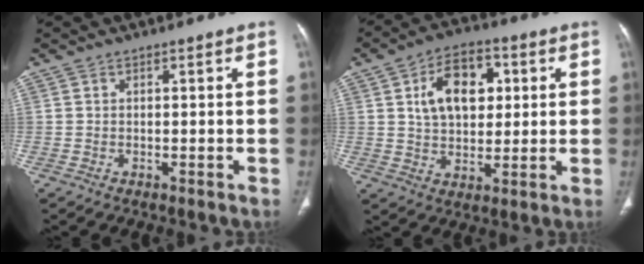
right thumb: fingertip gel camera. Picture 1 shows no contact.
{"total": 12.7, "force": [3.3, 8.2, 9.1], "torque": [-0.115, 0.002, 0.053]}